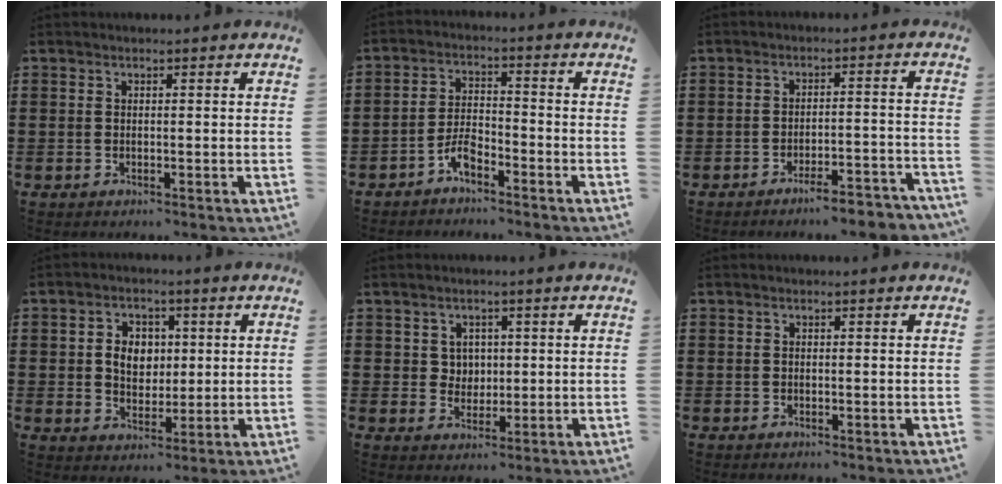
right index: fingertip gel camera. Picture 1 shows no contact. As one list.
[{"total": 4.0, "force": [-3.0, 1.5, 2.1], "torque": [-0.053, 0.006, -0.063]}, {"total": 4.2, "force": [-3.8, 0.1, 1.7], "torque": [-0.028, -0.003, -0.072]}, {"total": 5.3, "force": [0.6, 4.3, 3.1], "torque": [-0.067, 0.012, 0.005]}, {"total": 2.9, "force": [1.0, 2.7, 0.8], "torque": [-0.027, 0.011, 0.016]}, {"total": 0.0}]